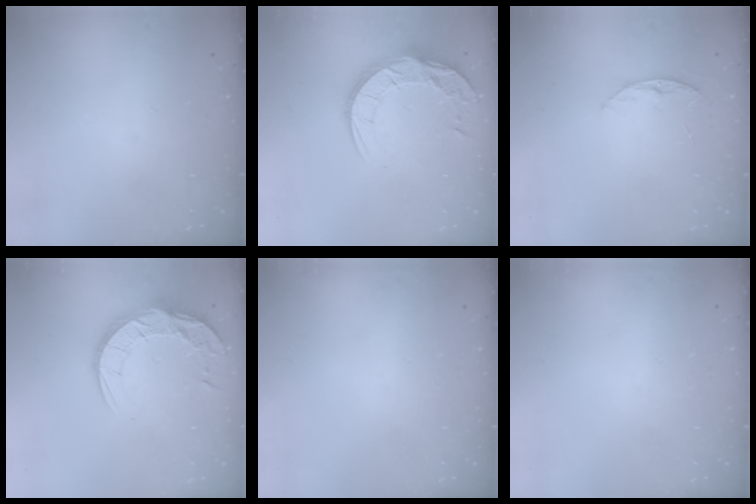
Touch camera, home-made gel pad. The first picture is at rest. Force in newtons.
{"total": 13.7, "press": 13.6, "slide": 1.1}
{"total": 6.4, "press": 6.3, "slide": 0.7}
{"total": 13.7, "press": 13.6, "slide": 1.1}
{"total": 0.0}
{"total": 0.0}